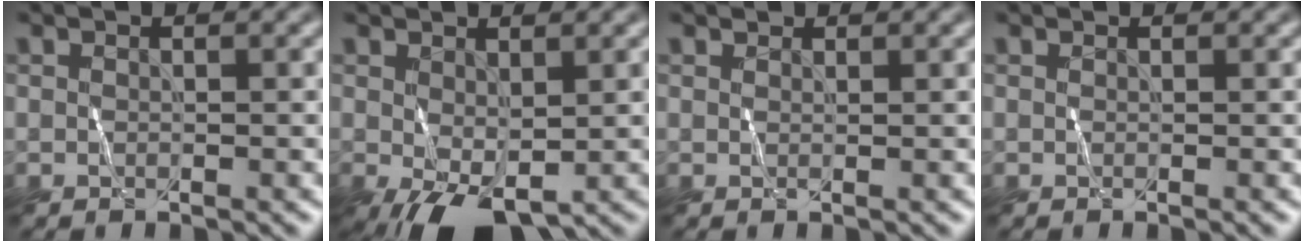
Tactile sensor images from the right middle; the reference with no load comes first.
{"total": 4.3, "force": [-0.6, 2.2, 3.7], "torque": [-0.083, -0.003, -0.006]}
{"total": 0.7, "force": [0.7, 0.1, 0.0], "torque": [-0.004, 0.003, 0.011]}
{"total": 0.6, "force": [0.5, 0.0, 0.2], "torque": [-0.004, -0.001, 0.005]}